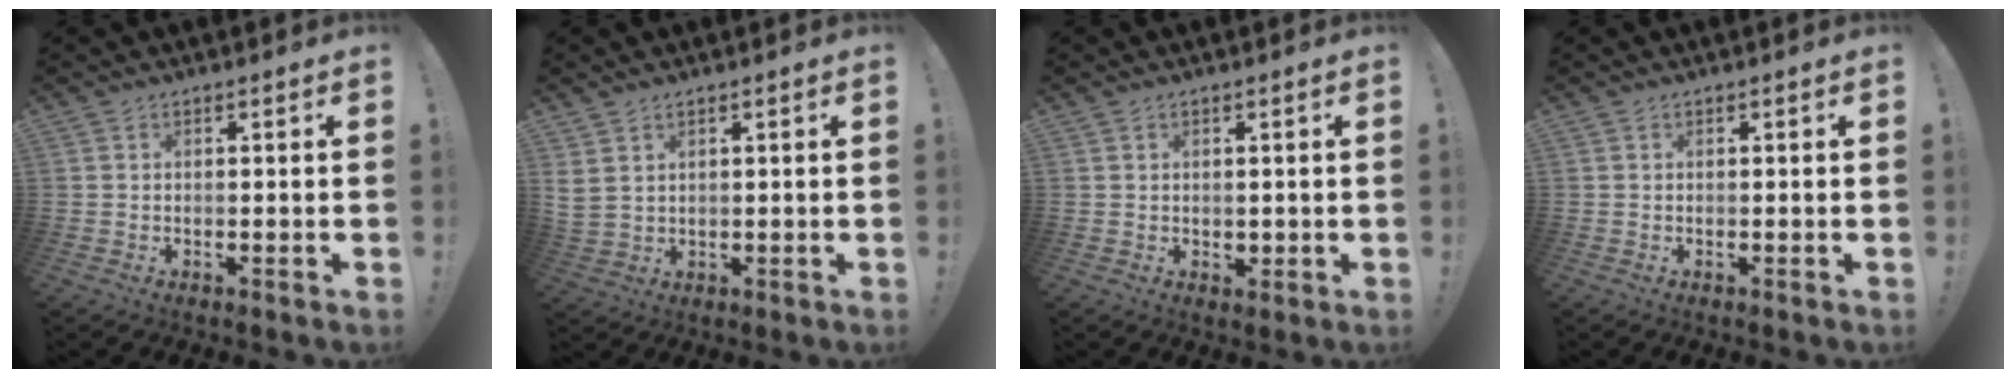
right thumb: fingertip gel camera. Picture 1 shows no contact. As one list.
[{"total": 3.6, "force": [2.0, 2.5, 1.7], "torque": [-0.031, -0.005, 0.040]}, {"total": 1.4, "force": [0.6, 1.1, 0.4], "torque": [0.008, -0.006, 0.007]}, {"total": 0.0}]